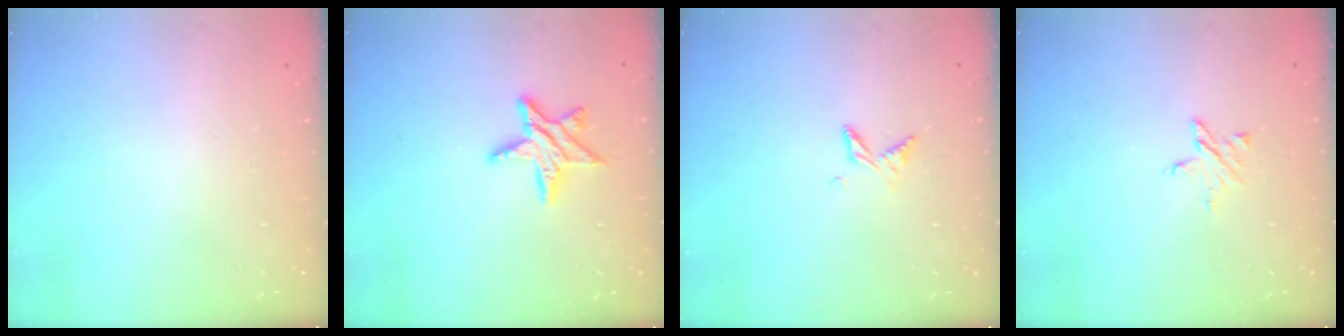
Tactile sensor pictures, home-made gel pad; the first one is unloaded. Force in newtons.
{"total": 9.7, "press": 9.7, "slide": 0.6}
{"total": 6.0, "press": 6.0, "slide": 0.7}
{"total": 3.1, "press": 3.0, "slide": 0.3}